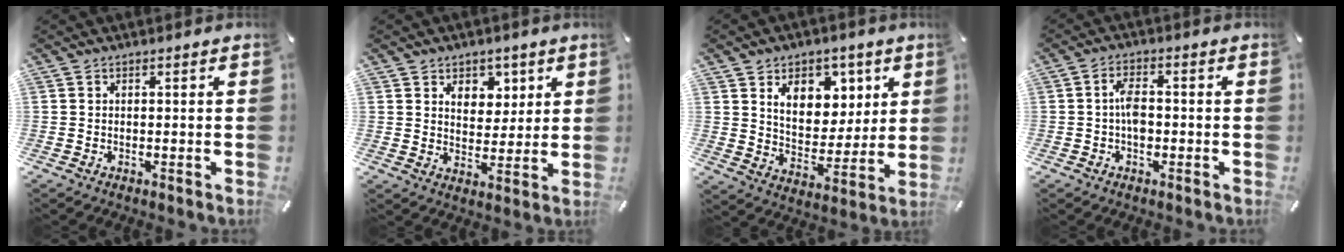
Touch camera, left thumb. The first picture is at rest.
{"total": 6.3, "force": [3.3, 5.0, 1.8], "torque": [-0.016, -0.013, 0.053]}
{"total": 11.5, "force": [5.6, 8.8, 4.9], "torque": [-0.070, -0.031, 0.101]}
{"total": 4.8, "force": [-0.6, 2.6, 3.9], "torque": [-0.079, 0.007, -0.013]}